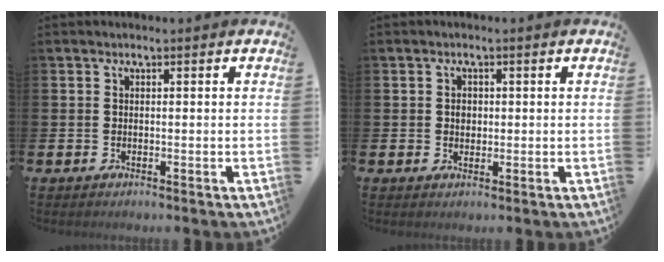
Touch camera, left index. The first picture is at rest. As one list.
[{"total": 1.4, "force": [0.3, 1.2, 0.6], "torque": [0.010, -0.001, -0.001]}]